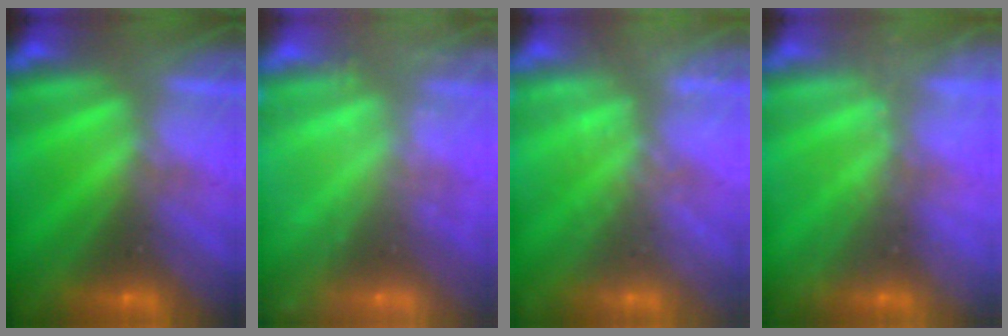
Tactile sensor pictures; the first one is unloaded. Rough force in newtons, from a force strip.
{"total": 2.3}
{"total": 1.9}
{"total": 1.4}